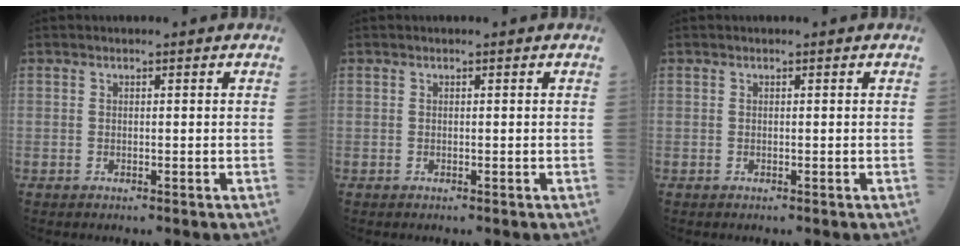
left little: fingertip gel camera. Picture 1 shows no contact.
{"total": 0.0}
{"total": 0.0}